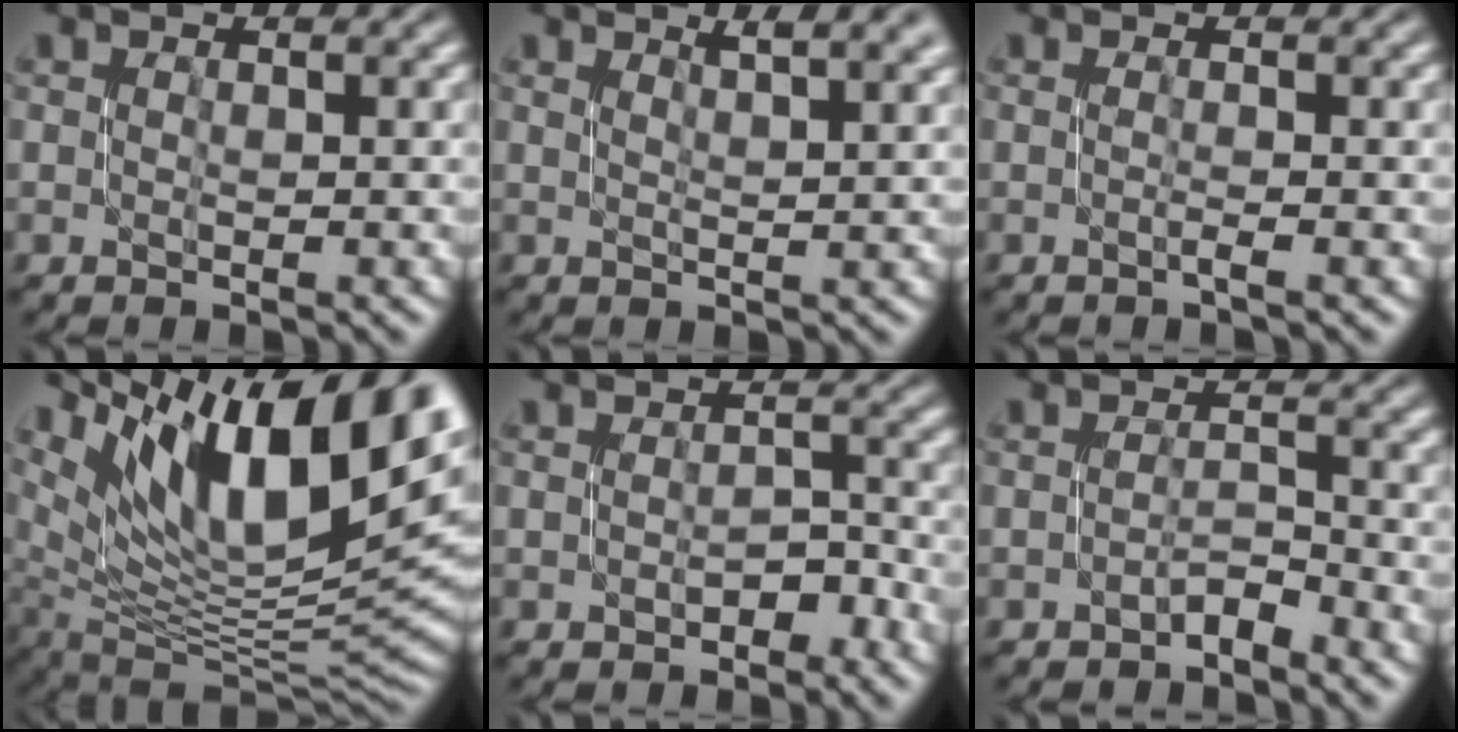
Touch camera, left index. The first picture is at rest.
{"total": 3.5, "force": [2.3, 0.9, 2.5], "torque": [-0.019, 0.009, 0.027]}
{"total": 0.7, "force": [-0.2, 0.3, 0.6], "torque": [-0.005, -0.003, -0.008]}
{"total": 15.5, "force": [8.2, 6.1, 11.7], "torque": [-0.205, 0.026, 0.150]}
{"total": 1.1, "force": [-0.7, 0.5, 0.6], "torque": [-0.008, 0.003, -0.010]}
{"total": 1.0, "force": [-1.0, 0.0, 0.0], "torque": [0.002, 0.008, -0.023]}